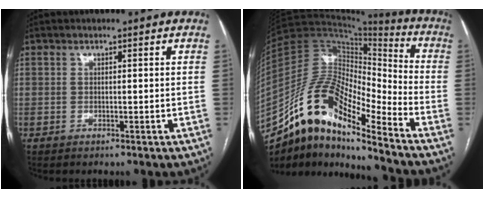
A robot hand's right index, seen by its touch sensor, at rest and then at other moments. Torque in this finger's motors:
{"motor_torque": [0.57, -0.96, 0.86, 0.21]}